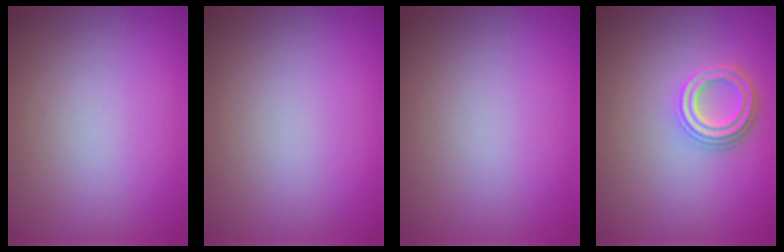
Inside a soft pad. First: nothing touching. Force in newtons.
{"total": 0.0}
{"total": 0.0}
{"total": 3.6, "press": 2.8, "slide": 2.2}